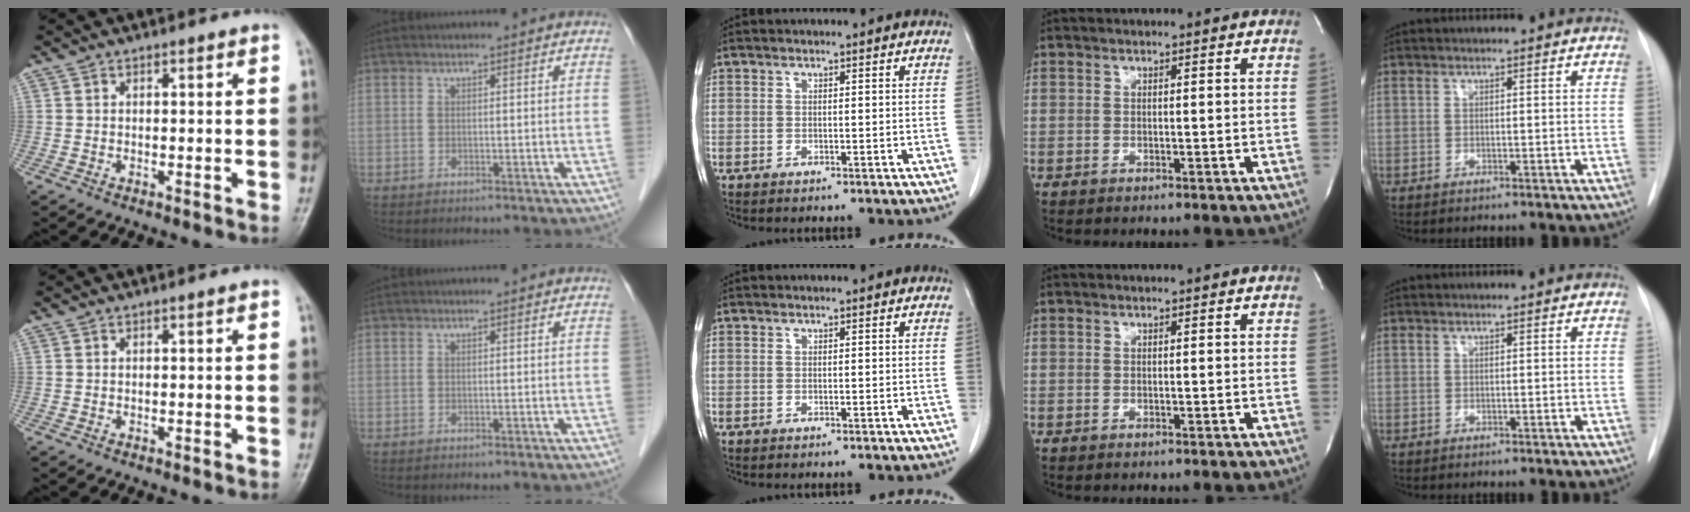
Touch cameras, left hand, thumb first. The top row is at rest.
{}